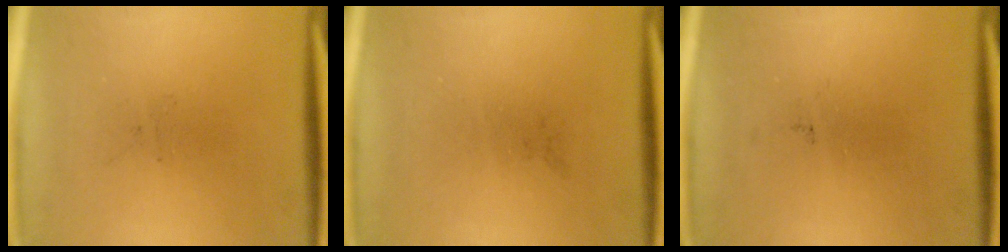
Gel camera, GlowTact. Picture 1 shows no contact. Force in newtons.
{"total": 0.0}
{"total": 0.0}